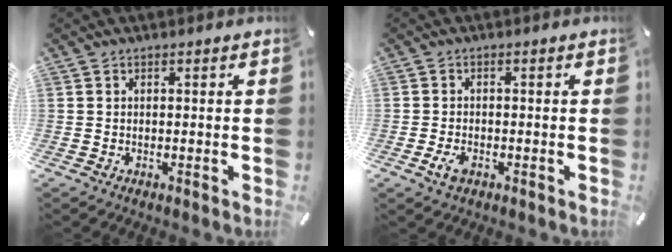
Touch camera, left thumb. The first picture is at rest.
{"total": 2.8, "force": [-1.1, 1.6, 1.9], "torque": [-0.048, -0.002, -0.023]}